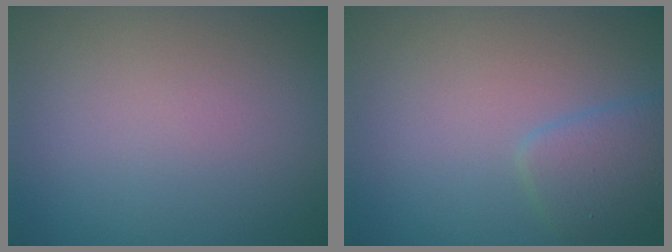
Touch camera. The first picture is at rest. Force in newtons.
{"total": 2.4, "press": 2.4, "slide": 0.0}